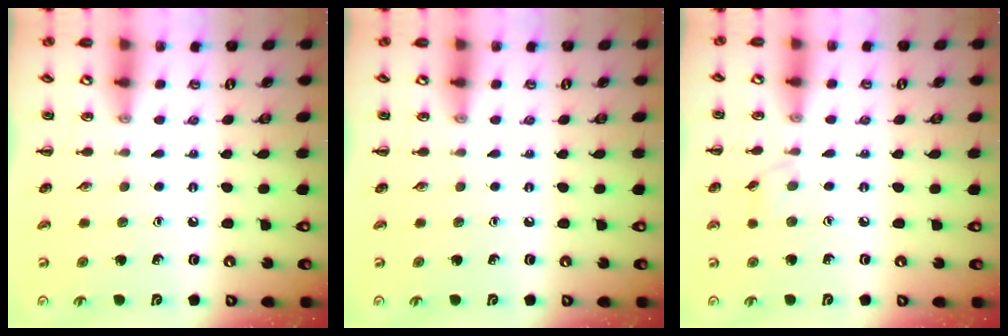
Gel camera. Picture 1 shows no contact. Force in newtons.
{"total": 0.0}
{"total": 3.4, "press": 3.3, "slide": 0.9}